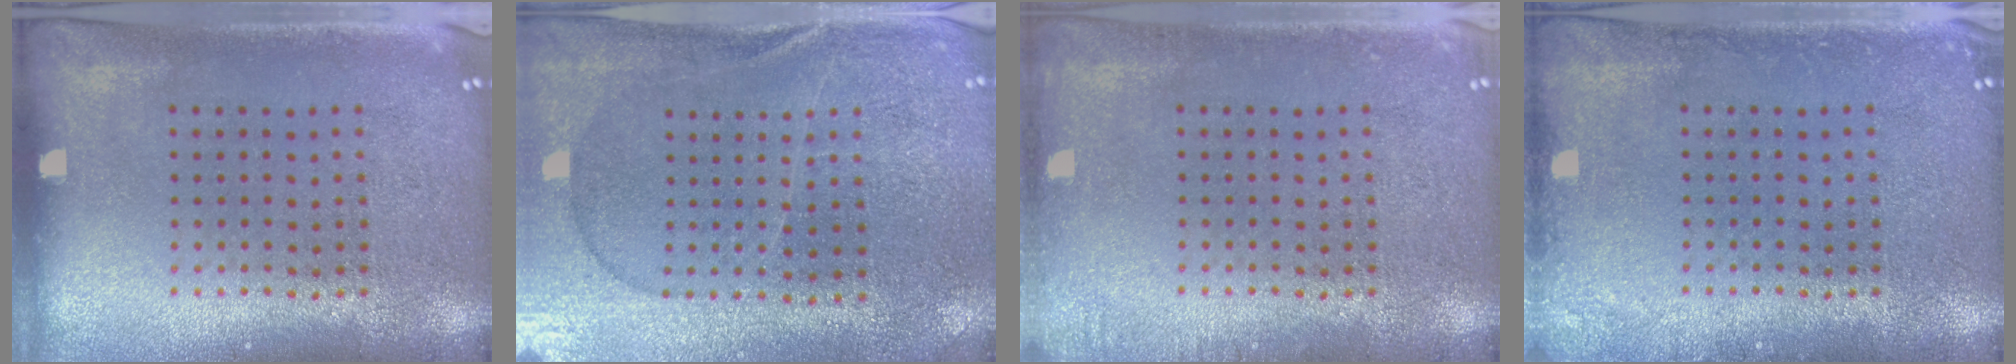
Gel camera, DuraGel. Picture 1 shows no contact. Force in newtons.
{"total": 1.1, "press": 1.1, "slide": 0.4}
{"total": 1.2, "press": 1.1, "slide": 0.2}
{"total": 1.2, "press": 1.2, "slide": 0.2}